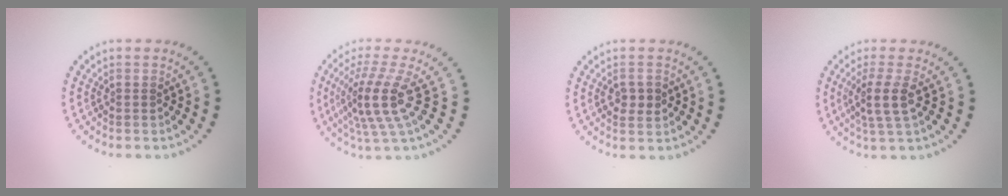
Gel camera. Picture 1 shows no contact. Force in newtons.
{"total": 4.7, "press": 3.5, "slide": 3.2}
{"total": 2.0, "press": 2.0, "slide": 0.0}
{"total": 2.7, "press": 2.3, "slide": 1.5}